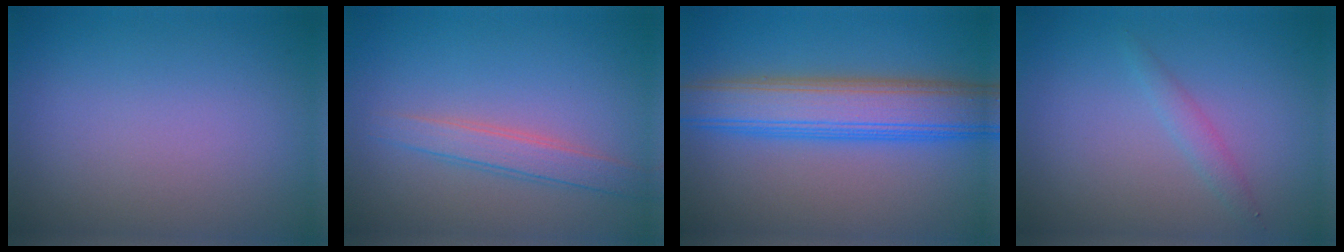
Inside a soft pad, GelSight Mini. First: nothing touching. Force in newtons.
{"total": 2.4, "press": 2.4, "slide": 0.1}
{"total": 7.5, "press": 7.5, "slide": 0.4}
{"total": 1.2, "press": 1.2, "slide": 0.1}